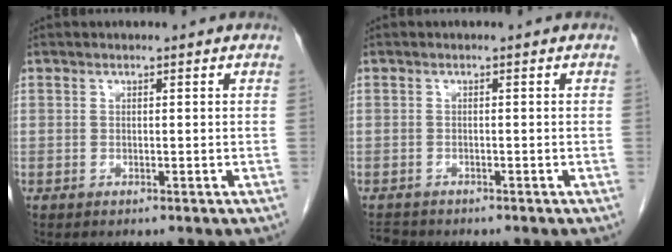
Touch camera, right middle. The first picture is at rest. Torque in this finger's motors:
{"motor_torque": [0.01, -0.01, 0.00, -0.01]}